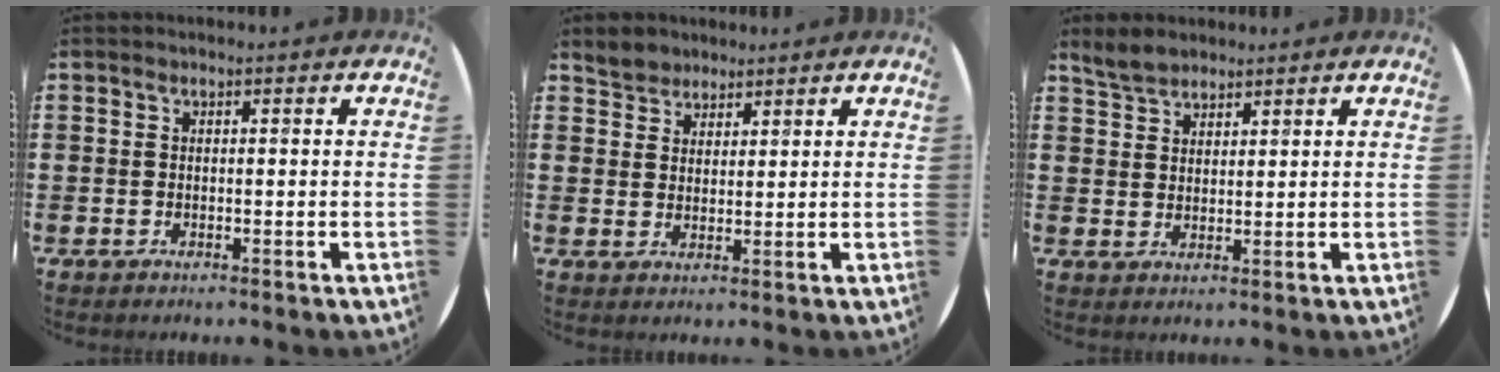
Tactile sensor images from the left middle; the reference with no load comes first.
{"total": 3.0, "force": [2.7, 1.2, -0.4], "torque": [-0.001, 0.003, 0.056]}
{"total": 3.4, "force": [3.2, 1.2, 0.5], "torque": [-0.018, -0.001, 0.062]}